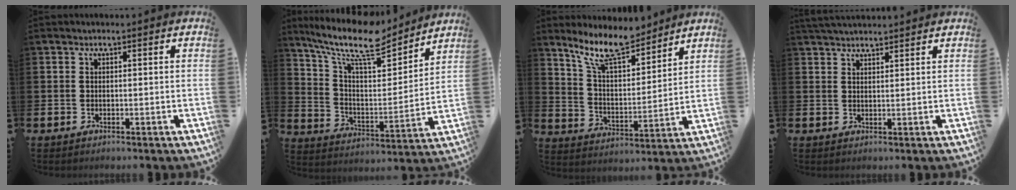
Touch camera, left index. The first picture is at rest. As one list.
[{"total": 12.0, "force": [9.9, 3.3, 6.0], "torque": [-0.141, -0.061, 0.168]}, {"total": 10.2, "force": [8.9, 2.7, 4.2], "torque": [-0.120, -0.038, 0.167]}, {"total": 2.7, "force": [2.6, 0.2, 0.4], "torque": [-0.016, -0.009, 0.049]}]